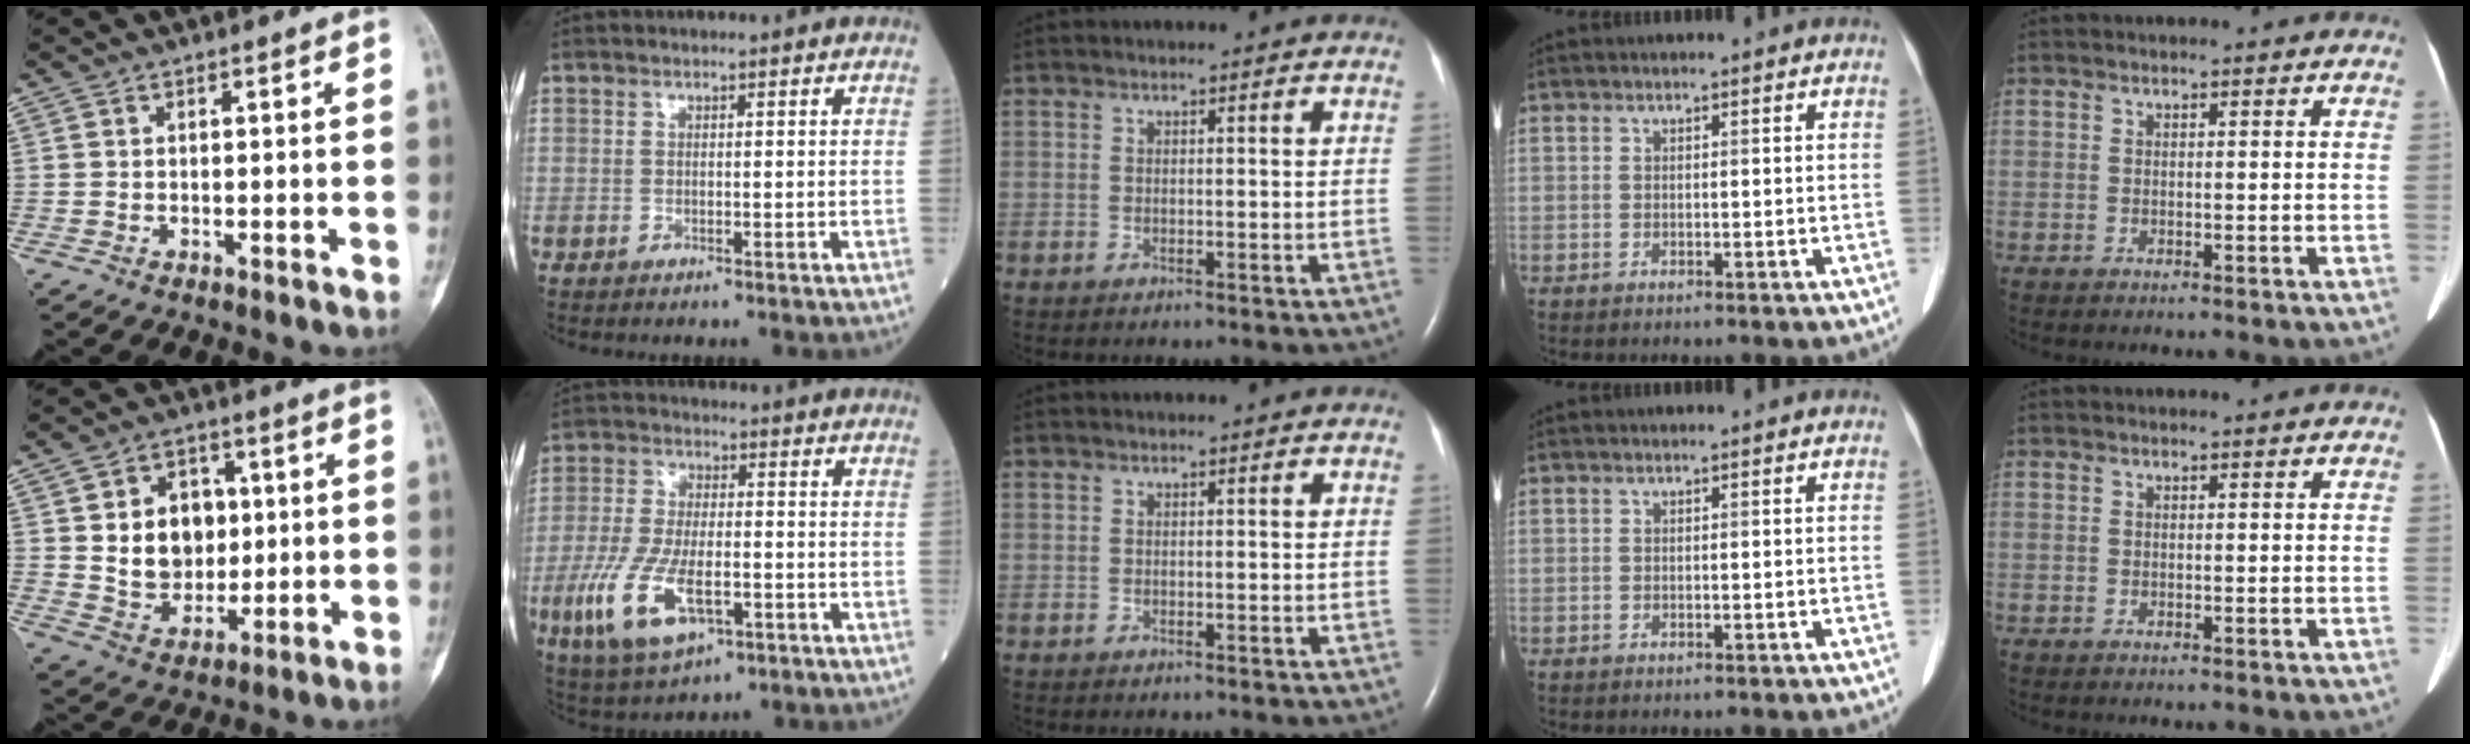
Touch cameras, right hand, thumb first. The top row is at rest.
{"thumb": {"total": 11.8, "force": [1.8, 9.3, 7.0], "torque": [-0.064, -0.007, 0.041]}, "index": {"total": 12.4, "force": [-4.6, 4.9, 10.5], "torque": [-0.223, -0.012, -0.079]}}